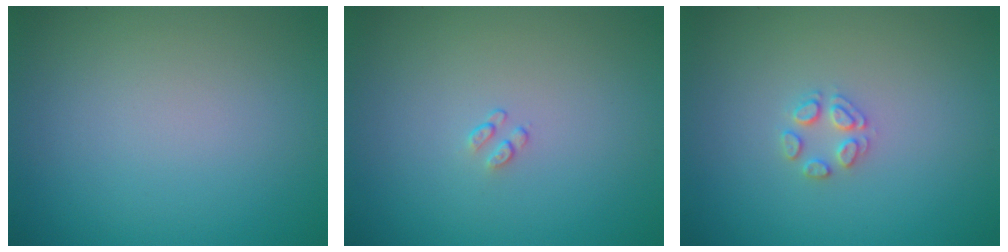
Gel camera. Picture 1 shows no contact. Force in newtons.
{"total": 0.6, "press": 0.4, "slide": 0.5}
{"total": 1.7, "press": 1.6, "slide": 0.2}